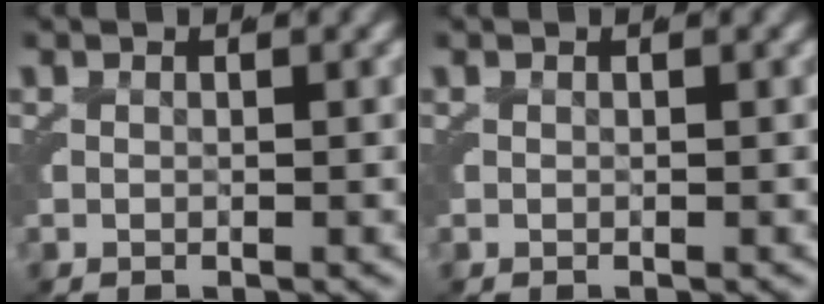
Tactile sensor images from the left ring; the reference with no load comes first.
{"total": 0.0}